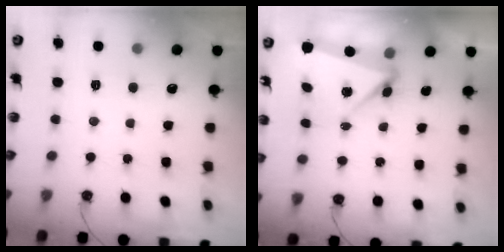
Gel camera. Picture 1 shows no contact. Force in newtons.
{"total": 5.6, "press": 5.6, "slide": 0.3}